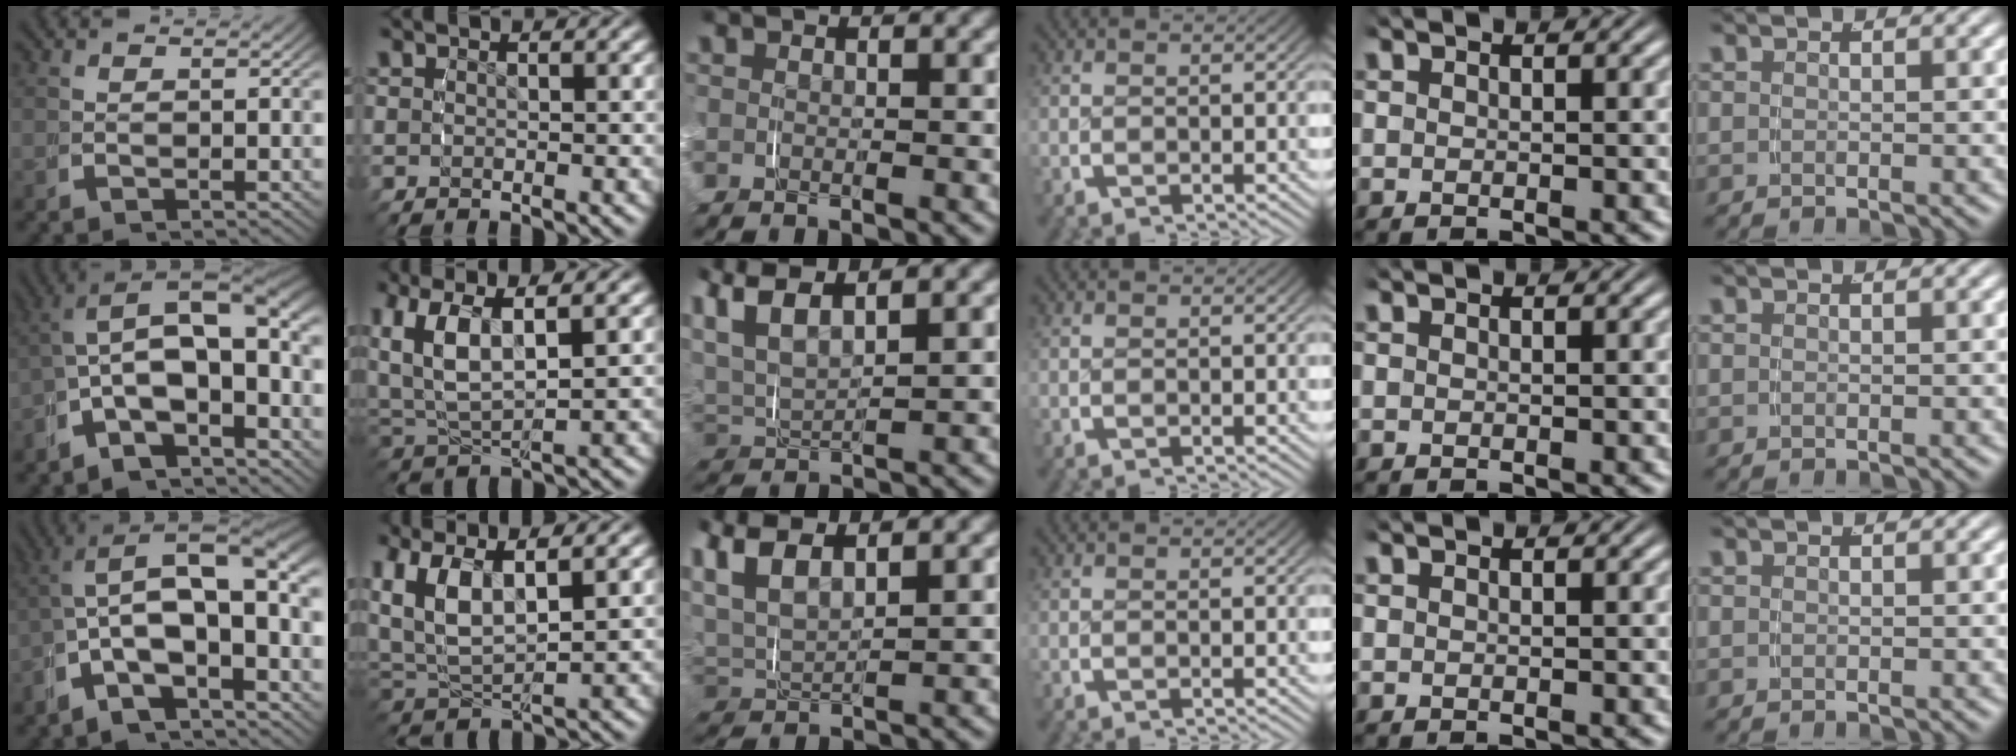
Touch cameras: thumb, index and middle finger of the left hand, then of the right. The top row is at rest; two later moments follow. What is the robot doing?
{"motion": "grasp_and_lifting", "object": "shirt"}